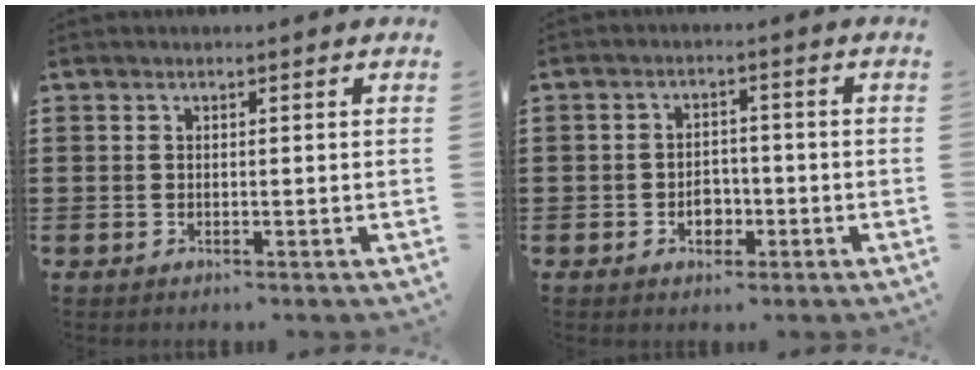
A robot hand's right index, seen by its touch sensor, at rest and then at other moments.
{"total": 3.4, "force": [-1.2, 2.4, 2.0], "torque": [-0.032, 0.000, -0.025]}